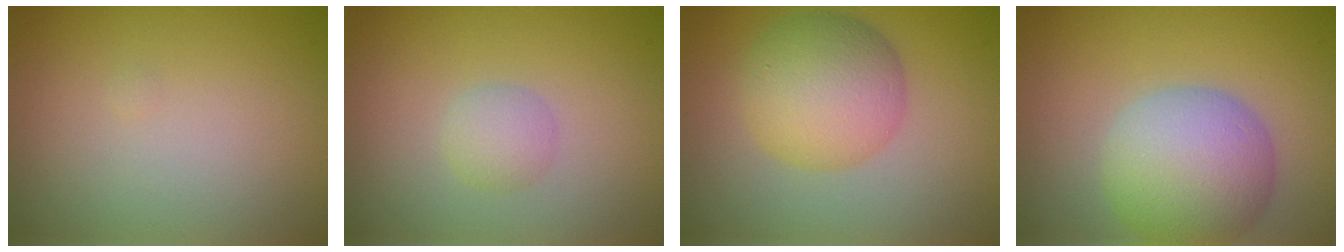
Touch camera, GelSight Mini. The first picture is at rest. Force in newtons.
{"total": 1.6, "press": 1.6, "slide": 0.1}
{"total": 6.3, "press": 6.3, "slide": 0.1}
{"total": 7.3, "press": 7.3, "slide": 0.6}